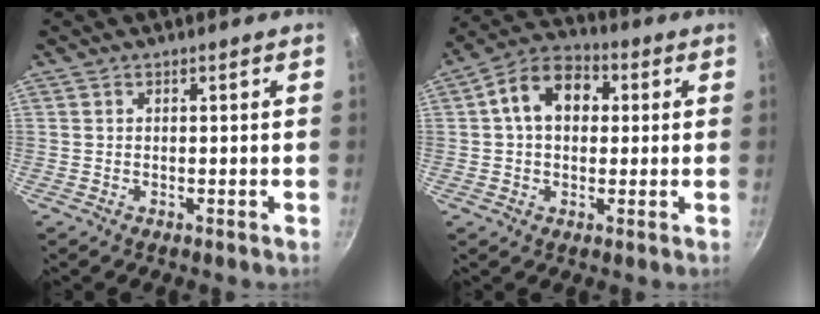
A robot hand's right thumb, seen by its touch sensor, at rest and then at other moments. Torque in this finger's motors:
{"motor_torque": [0.17, 1.64, 0.96, 0.01, 0.07]}